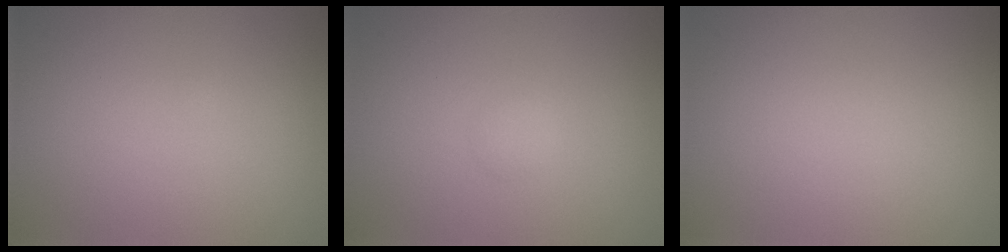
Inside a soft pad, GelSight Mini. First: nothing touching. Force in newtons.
{"total": 0.7, "press": 0.7, "slide": 0.0}
{"total": 0.0}